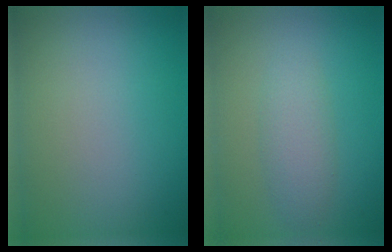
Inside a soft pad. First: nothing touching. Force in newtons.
{"total": 2.5, "press": 2.5, "slide": 0.0}